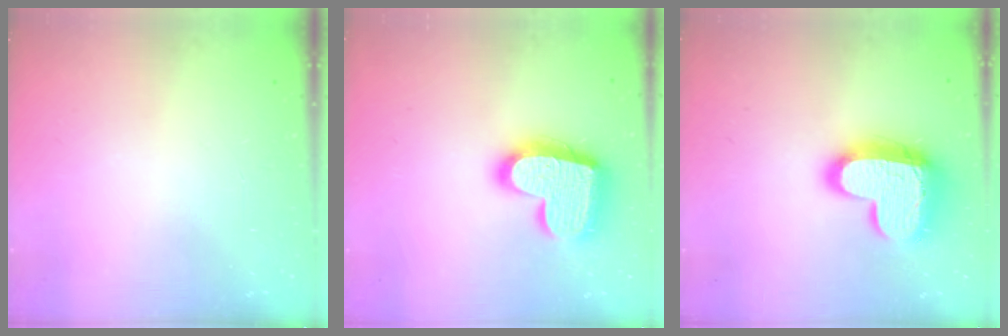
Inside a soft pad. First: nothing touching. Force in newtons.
{"total": 20.3, "press": 20.3, "slide": 1.4}
{"total": 17.1, "press": 17.0, "slide": 1.6}